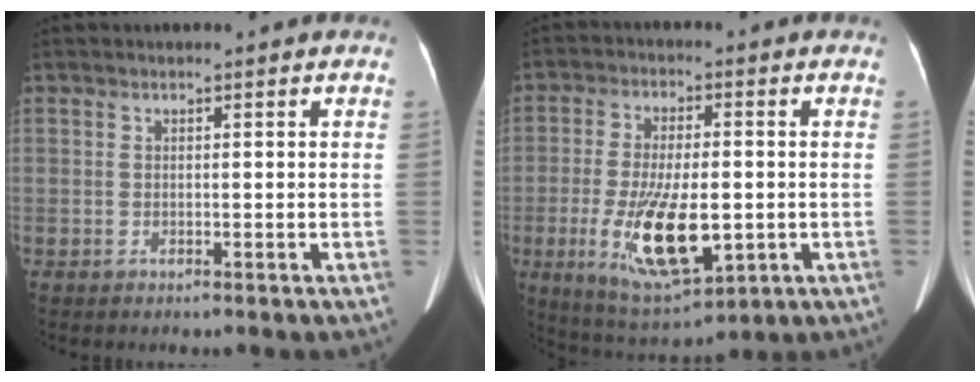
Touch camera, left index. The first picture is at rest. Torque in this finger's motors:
{"motor_torque": [1.85, 0.28, 0.36, 0.21]}